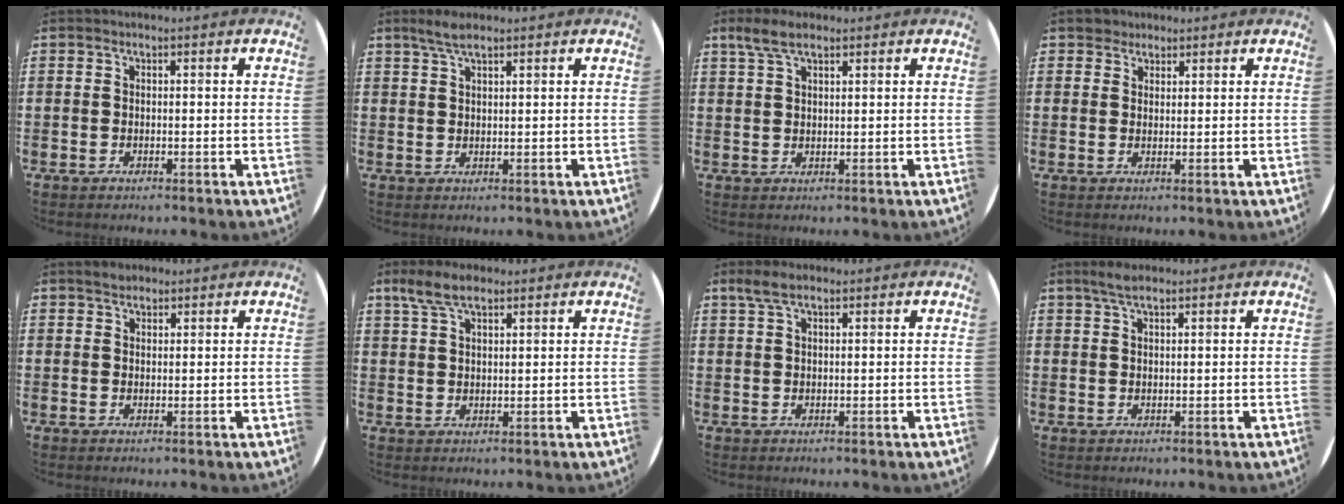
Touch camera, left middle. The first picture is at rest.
{"total": 2.9, "force": [2.2, 0.7, 1.7], "torque": [-0.029, 0.002, 0.037]}
{"total": 4.1, "force": [2.8, 1.7, 2.5], "torque": [-0.045, 0.004, 0.050]}
{"total": 2.1, "force": [1.7, 1.1, -0.1], "torque": [0.008, 0.003, 0.033]}
{"total": 1.5, "force": [1.4, 0.6, 0.2], "torque": [0.004, 0.001, 0.024]}
{"total": 5.1, "force": [3.6, 2.1, 2.9], "torque": [-0.056, 0.001, 0.064]}
{"total": 3.0, "force": [2.0, 1.1, 1.9], "torque": [-0.032, 0.004, 0.033]}
{"total": 2.3, "force": [1.7, 0.6, 1.3], "torque": [-0.019, 0.003, 0.028]}